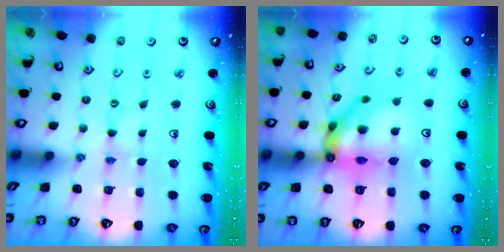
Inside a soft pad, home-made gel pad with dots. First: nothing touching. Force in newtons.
{"total": 15.9, "press": 15.8, "slide": 1.8}